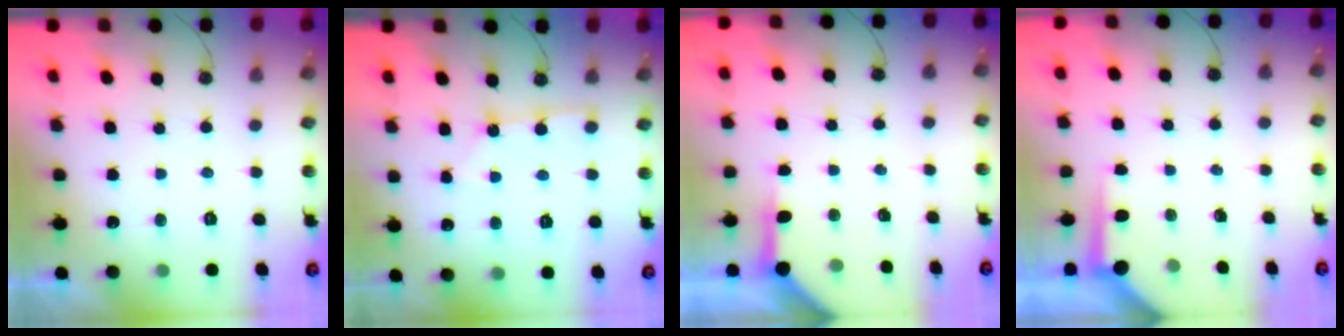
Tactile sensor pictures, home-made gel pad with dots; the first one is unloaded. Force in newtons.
{"total": 3.0, "press": 3.0, "slide": 0.2}
{"total": 6.5, "press": 6.5, "slide": 0.4}
{"total": 4.1, "press": 4.1, "slide": 0.4}